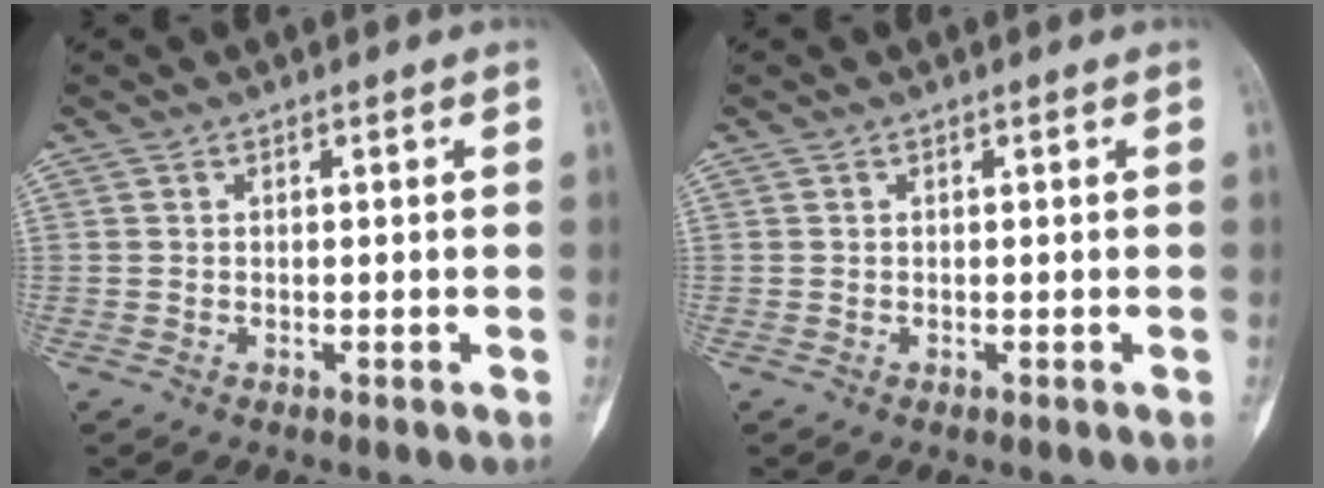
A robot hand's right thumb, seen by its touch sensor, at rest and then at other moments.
{"total": 0.0}